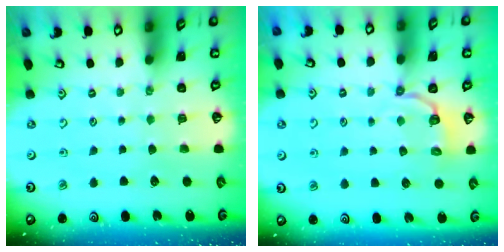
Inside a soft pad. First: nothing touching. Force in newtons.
{"total": 3.1, "press": 1.5, "slide": 2.7}